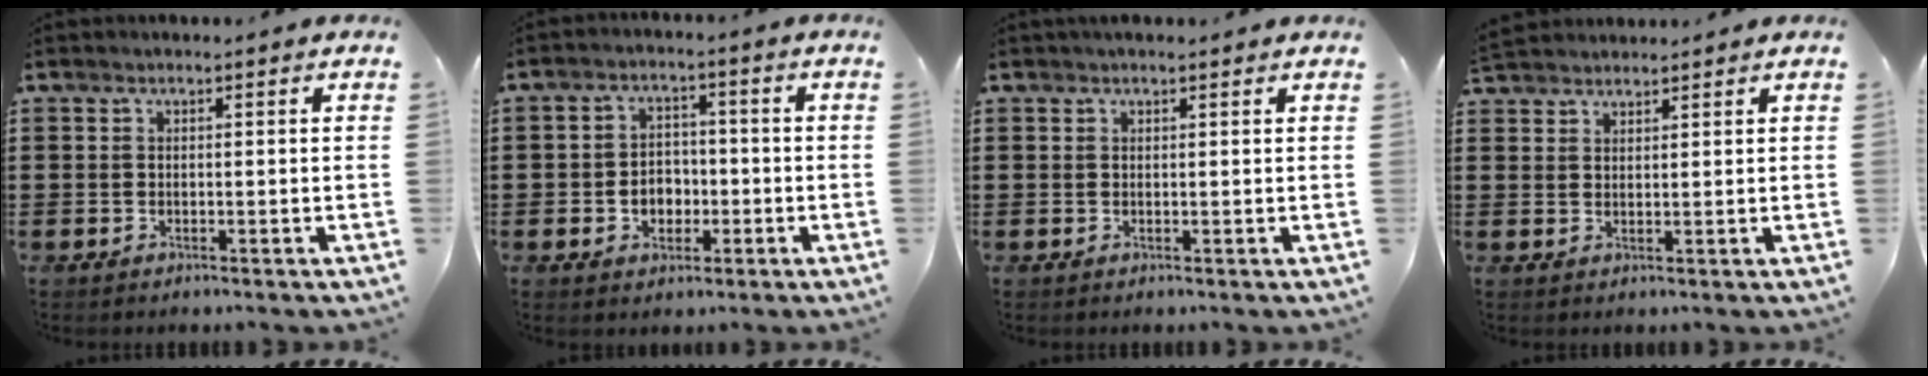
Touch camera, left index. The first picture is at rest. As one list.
[{"total": 4.3, "force": [-1.3, 3.3, 2.3], "torque": [-0.043, 0.004, -0.029]}, {"total": 0.6, "force": [0.5, 0.2, 0.3], "torque": [-0.007, 0.002, 0.009]}, {"total": 2.2, "force": [2.1, 0.3, -0.2], "torque": [-0.002, 0.002, 0.043]}]